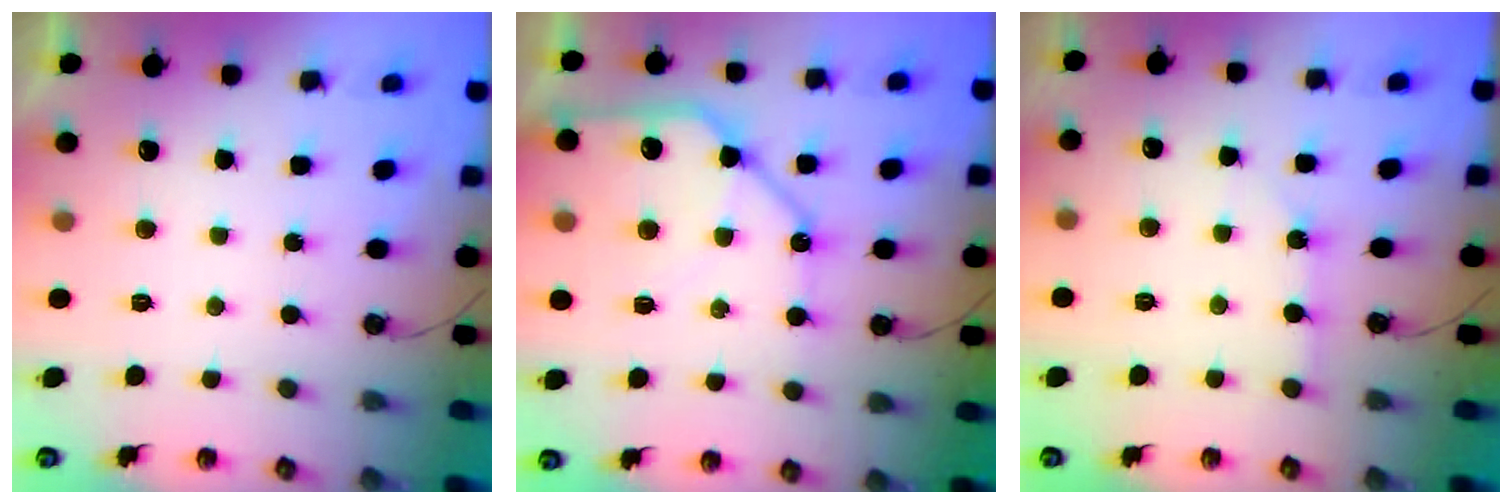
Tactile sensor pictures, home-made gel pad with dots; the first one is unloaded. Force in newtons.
{"total": 15.6, "press": 15.5, "slide": 1.9}
{"total": 2.5, "press": 2.5, "slide": 0.3}